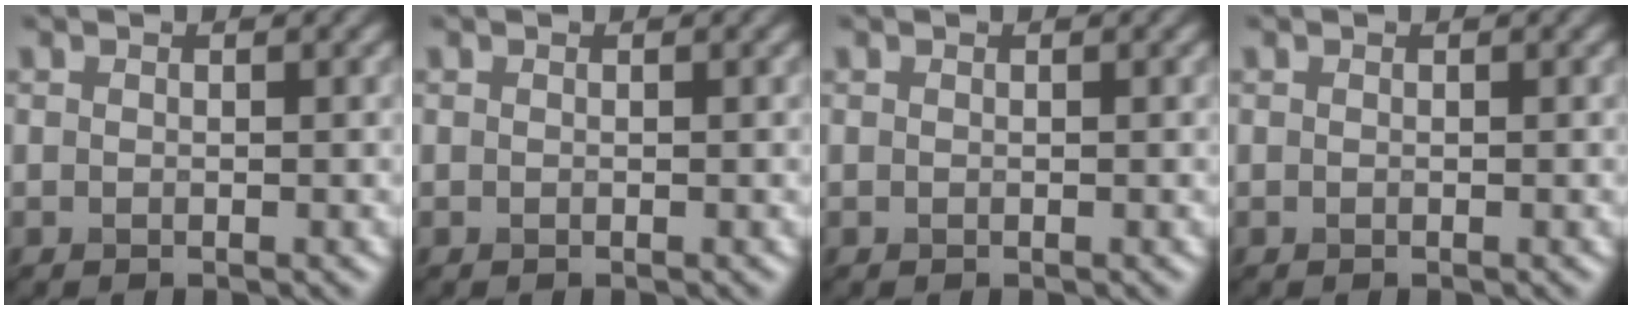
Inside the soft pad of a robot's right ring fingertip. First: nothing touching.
{"total": 0.0}
{"total": 0.0}
{"total": 0.0}